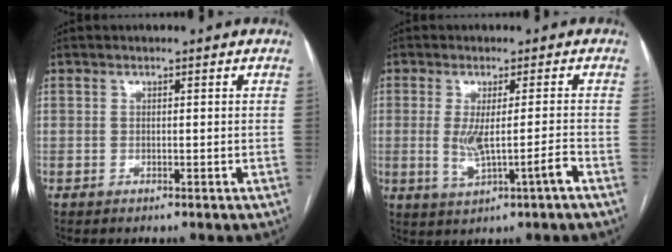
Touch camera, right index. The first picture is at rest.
{"total": 9.3, "force": [-2.2, 0.1, 9.1], "torque": [-0.165, -0.006, -0.033]}